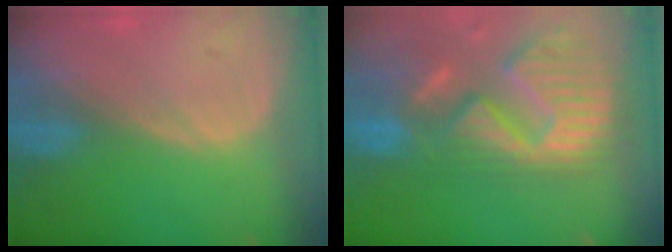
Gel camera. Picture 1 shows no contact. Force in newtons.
{"total": 14.4, "press": 12.0, "slide": 8.0}